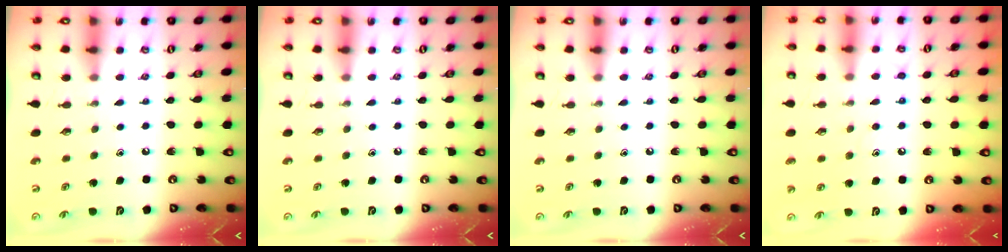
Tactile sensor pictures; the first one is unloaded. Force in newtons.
{"total": 0.0}
{"total": 0.0}
{"total": 9.6, "press": 9.6, "slide": 0.7}